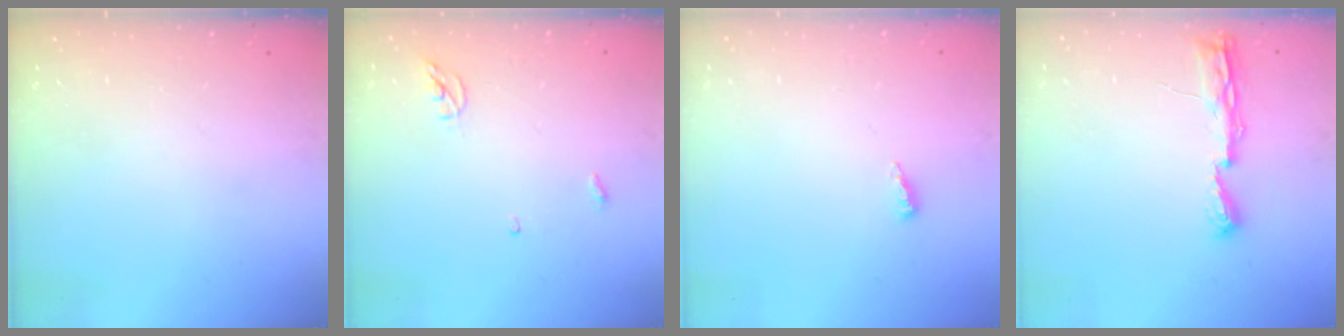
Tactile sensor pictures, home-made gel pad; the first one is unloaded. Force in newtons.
{"total": 3.6, "press": 3.6, "slide": 0.3}
{"total": 3.7, "press": 3.6, "slide": 0.4}
{"total": 7.1, "press": 7.1, "slide": 0.8}